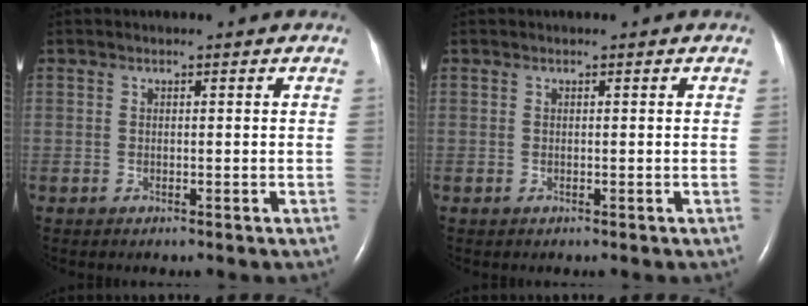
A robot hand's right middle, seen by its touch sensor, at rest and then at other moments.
{"total": 0.0}